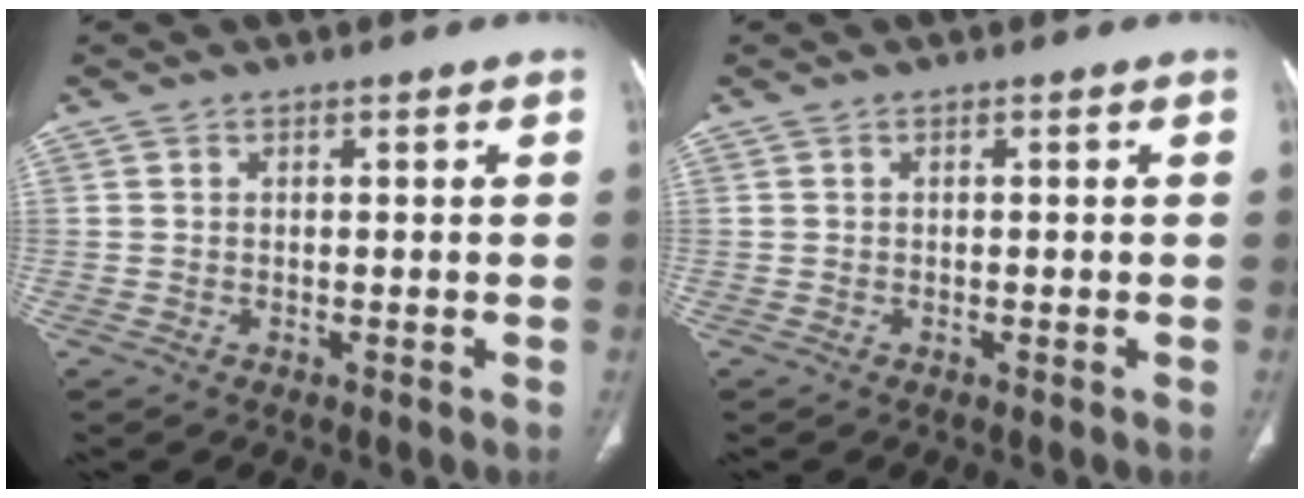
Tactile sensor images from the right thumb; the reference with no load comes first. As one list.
[{"total": 0.0}]